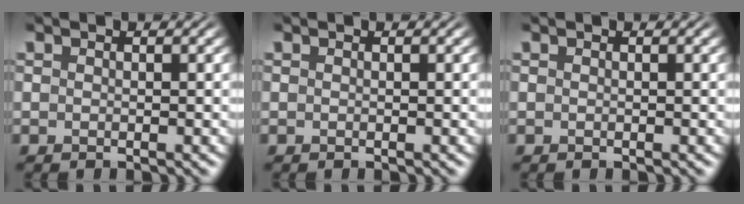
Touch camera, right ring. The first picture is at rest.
{"total": 0.0}
{"total": 0.0}